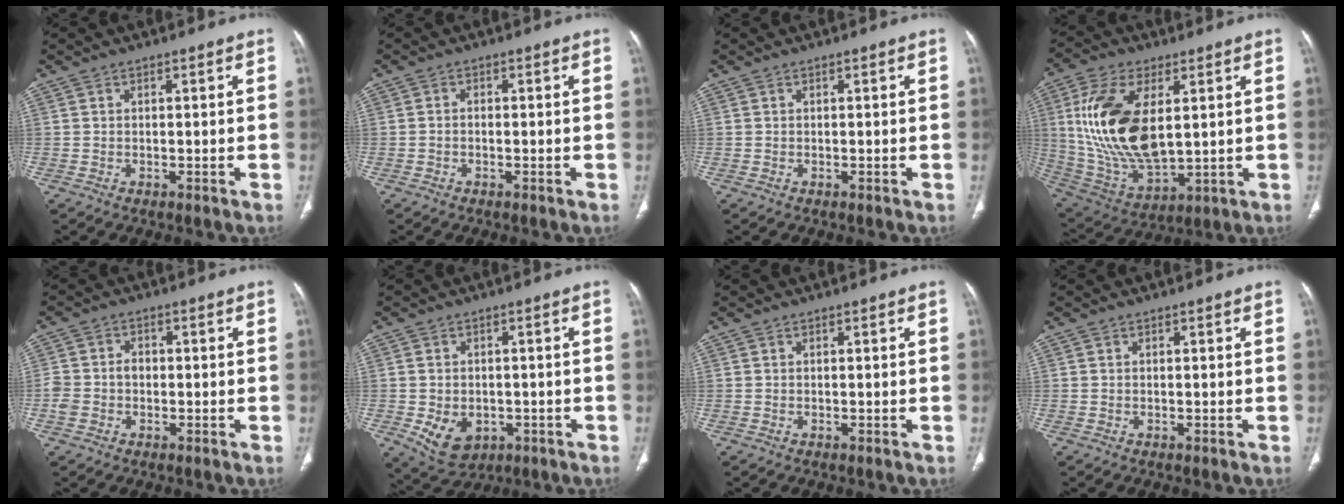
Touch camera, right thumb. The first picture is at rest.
{"total": 0.9, "force": [-0.3, 0.6, 0.6], "torque": [-0.008, 0.003, -0.008]}
{"total": 0.0}
{"total": 20.6, "force": [3.9, 10.4, 17.4], "torque": [-0.345, -0.023, 0.083]}
{"total": 4.6, "force": [-0.7, 3.7, 2.7], "torque": [-0.050, 0.019, -0.013]}
{"total": 8.0, "force": [-2.3, 5.9, 4.8], "torque": [-0.071, 0.007, -0.018]}
{"total": 0.0}
{"total": 0.0}